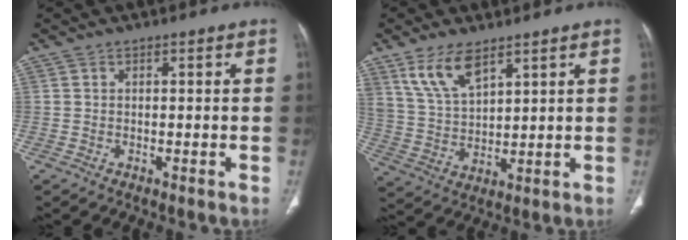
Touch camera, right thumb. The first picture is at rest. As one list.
[{"total": 9.5, "force": [6.1, 4.0, 6.0], "torque": [-0.111, -0.027, 0.132]}]